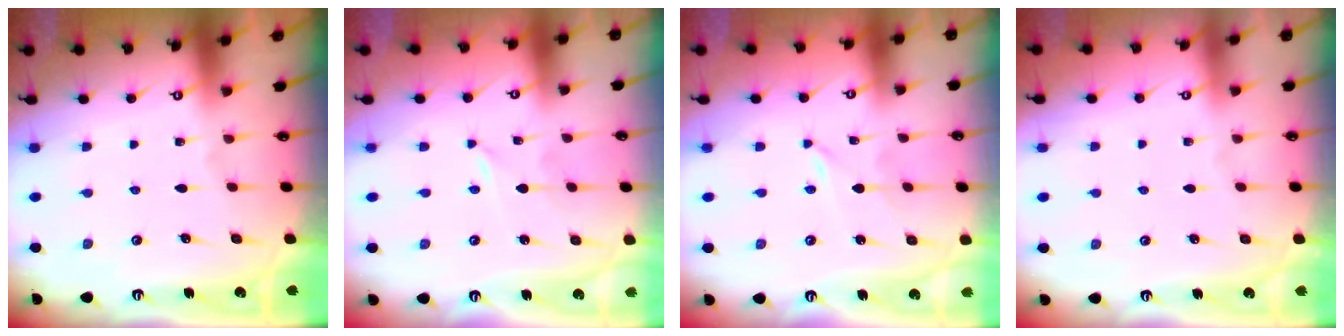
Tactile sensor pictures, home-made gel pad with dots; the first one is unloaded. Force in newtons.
{"total": 0.0}
{"total": 0.0}
{"total": 0.0}